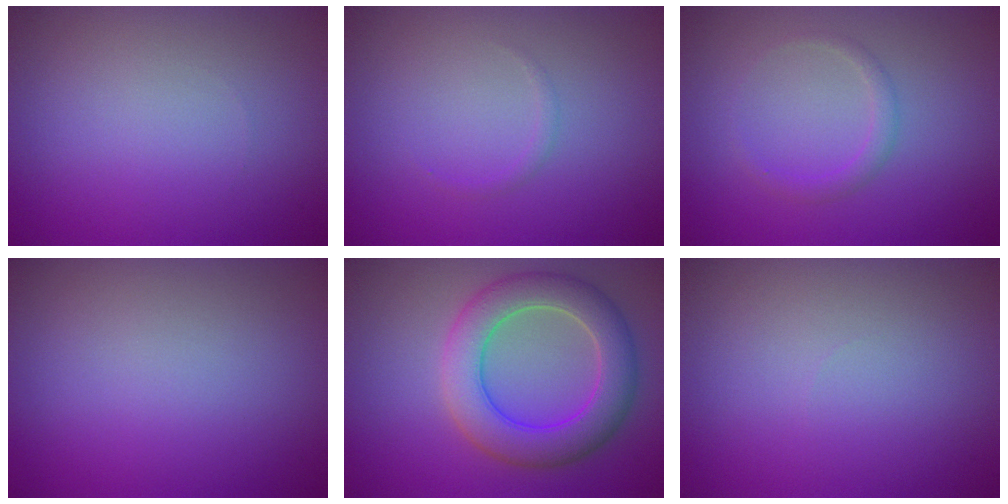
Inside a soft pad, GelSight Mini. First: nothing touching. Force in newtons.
{"total": 0.5, "press": 0.5, "slide": 0.1}
{"total": 1.3, "press": 1.3, "slide": 0.0}
{"total": 0.0}
{"total": 6.6, "press": 6.6, "slide": 0.5}
{"total": 0.0}